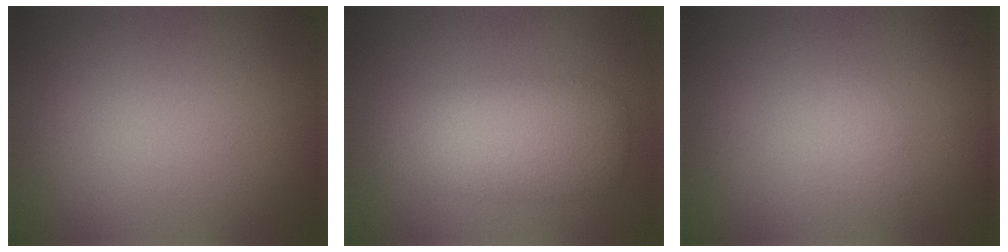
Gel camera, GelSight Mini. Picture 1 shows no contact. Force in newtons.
{"total": 4.9, "press": 4.9, "slide": 0.3}
{"total": 0.9, "press": 0.9, "slide": 0.0}